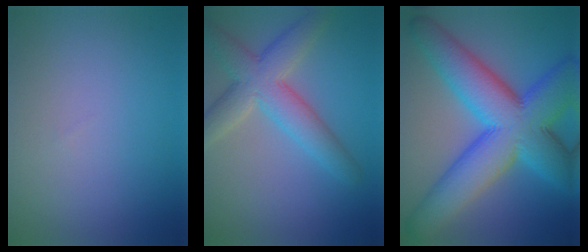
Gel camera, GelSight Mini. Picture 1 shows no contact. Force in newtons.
{"total": 6.0, "press": 6.0, "slide": 0.2}
{"total": 13.1, "press": 13.1, "slide": 0.1}